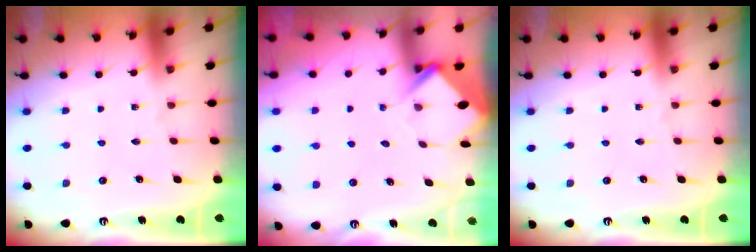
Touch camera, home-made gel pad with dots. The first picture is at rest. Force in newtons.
{"total": 3.9, "press": 3.8, "slide": 0.3}
{"total": 0.0}